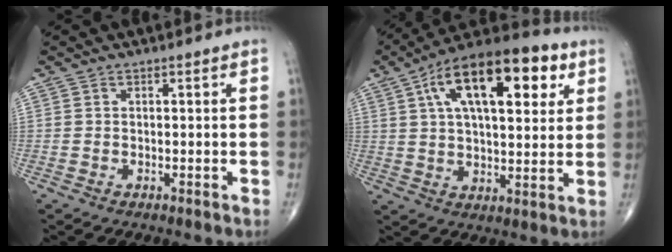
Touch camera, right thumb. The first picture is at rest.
{"total": 21.4, "force": [8.2, 9.4, 17.4], "torque": [-0.266, 0.008, 0.126]}